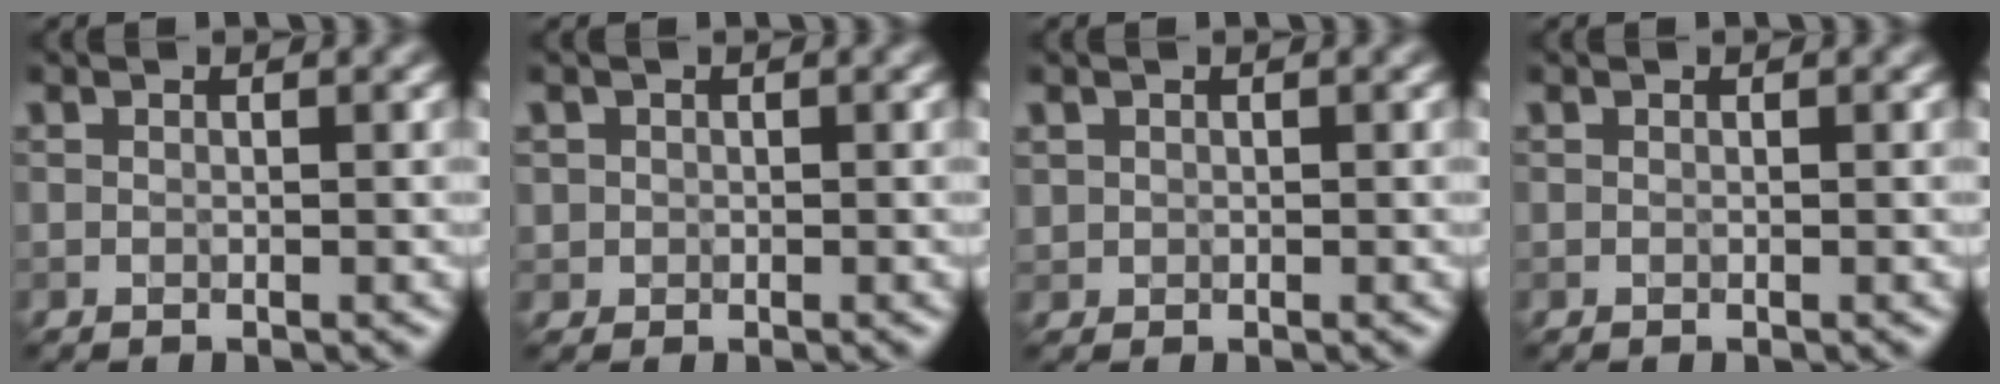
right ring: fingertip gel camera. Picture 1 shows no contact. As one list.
[{"total": 0.9, "force": [0.1, 0.9, 0.0], "torque": [0.013, -0.003, 0.000]}, {"total": 0.7, "force": [0.3, 0.7, 0.0], "torque": [0.005, -0.003, 0.007]}, {"total": 0.0}]